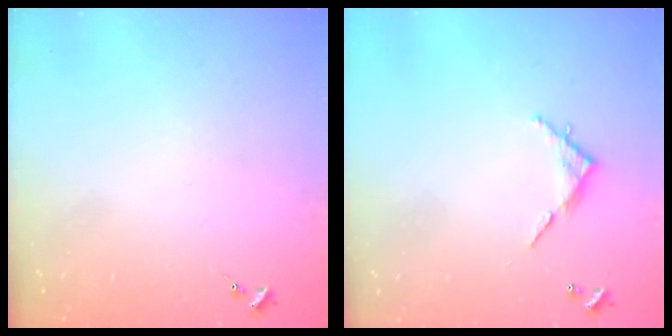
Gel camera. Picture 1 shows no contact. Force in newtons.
{"total": 5.7, "press": 5.7, "slide": 0.4}